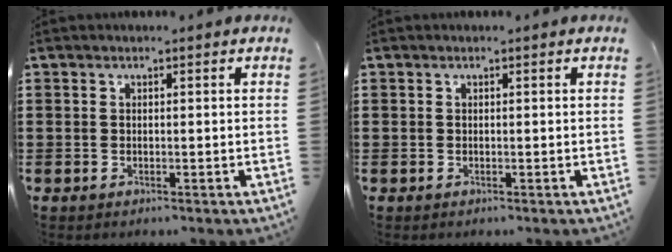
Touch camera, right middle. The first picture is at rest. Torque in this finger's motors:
{"motor_torque": [-0.23, -0.23, 0.00, -0.01]}